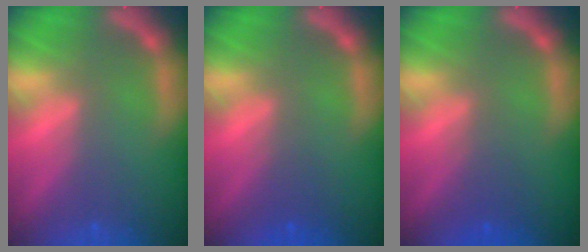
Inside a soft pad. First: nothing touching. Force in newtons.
{"total": 1.5}
{"total": 2.0}